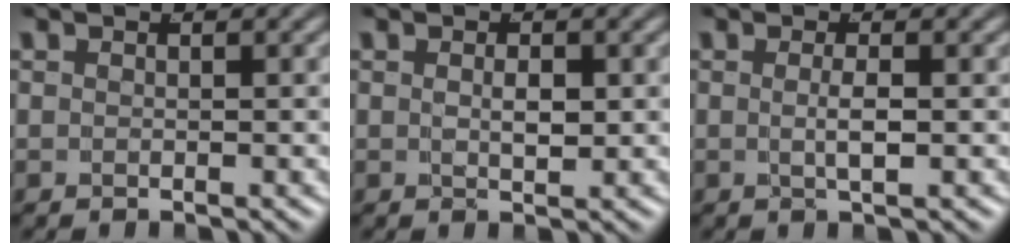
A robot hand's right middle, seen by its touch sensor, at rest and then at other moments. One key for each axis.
{"total": 1.5, "fx": 0.2, "fy": 0.3, "fz": 1.4, "tx": -0.021, "ty": -0.012, "tz": 0.013}
{"total": 1.5, "fx": -0.2, "fy": -0.4, "fz": 1.5, "tx": -0.029, "ty": -0.009, "tz": 0.000}